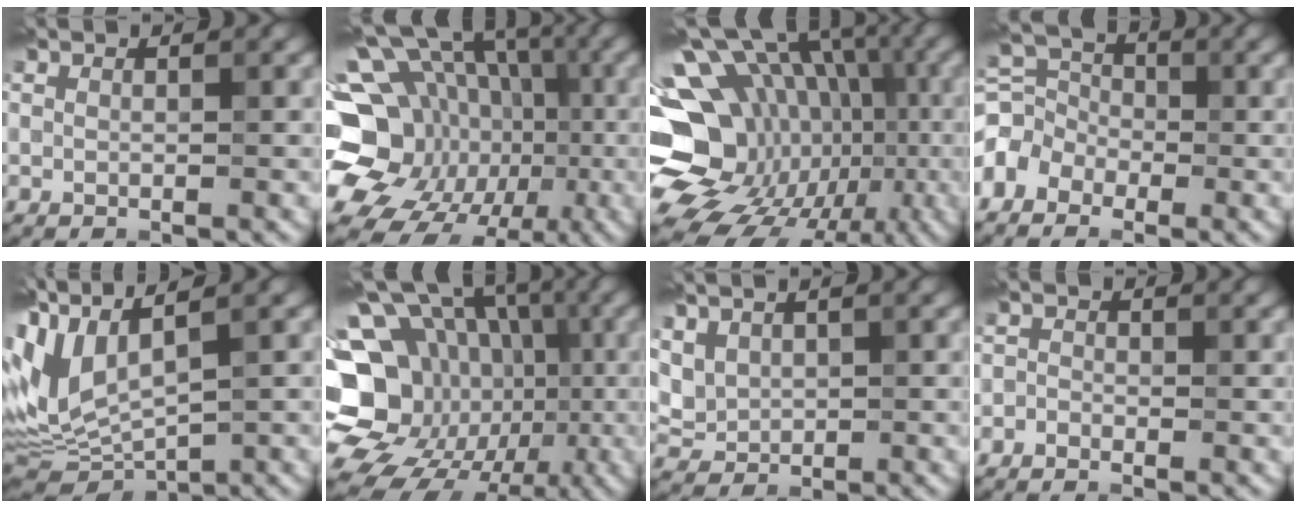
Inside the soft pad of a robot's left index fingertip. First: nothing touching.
{"total": 21.5, "force": [-5.1, 18.5, 9.8], "torque": [-0.162, 0.019, -0.106]}
{"total": 19.3, "force": [-4.1, 15.5, 10.8], "torque": [-0.161, 0.031, -0.064]}
{"total": 4.1, "force": [-2.6, 3.0, 1.1], "torque": [-0.012, 0.012, -0.059]}
{"total": 9.8, "force": [2.7, 4.3, 8.4], "torque": [-0.222, 0.010, 0.067]}
{"total": 20.5, "force": [-5.3, 17.0, 10.1], "torque": [-0.158, 0.008, -0.104]}
{"total": 2.6, "force": [0.9, 2.0, 1.4], "torque": [-0.035, 0.002, 0.026]}
{"total": 1.2, "force": [-1.1, 0.3, -0.2], "torque": [0.007, -0.003, -0.023]}